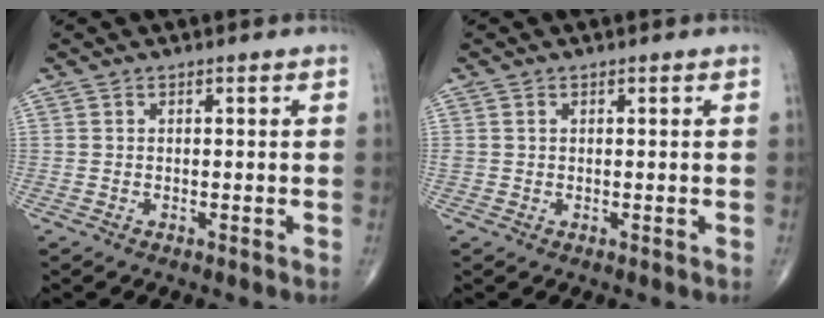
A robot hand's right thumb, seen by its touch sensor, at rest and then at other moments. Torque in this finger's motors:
{"motor_torque": [-0.02, -0.03, 0.03, 0.34, -0.04]}